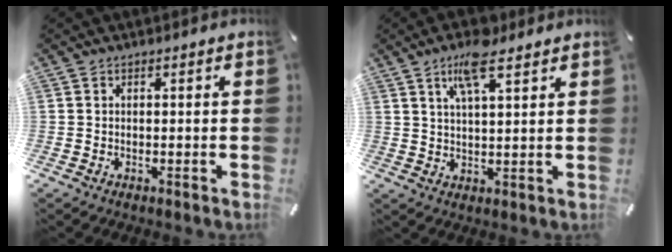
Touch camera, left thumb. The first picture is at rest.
{"total": 8.6, "force": [5.4, 2.3, 6.2], "torque": [-0.117, -0.008, 0.093]}